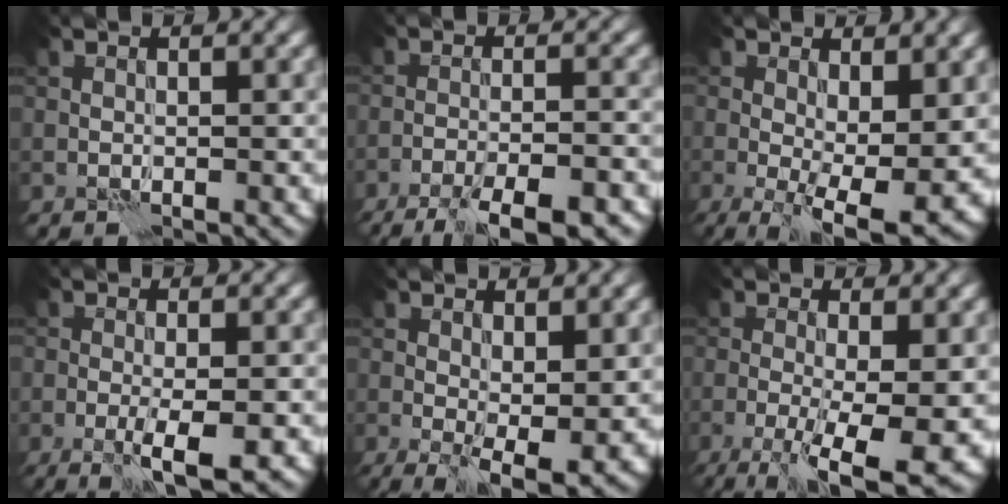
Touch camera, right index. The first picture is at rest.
{"total": 10.5, "force": [-8.7, 2.4, 5.4], "torque": [-0.073, -0.006, -0.120]}
{"total": 9.3, "force": [-1.4, 3.9, 8.3], "torque": [-0.128, -0.014, -0.012]}
{"total": 4.1, "force": [-1.9, 0.9, 3.5], "torque": [-0.062, -0.005, -0.034]}
{"total": 5.7, "force": [-1.0, 2.2, 5.2], "torque": [-0.088, -0.015, -0.009]}
{"total": 9.3, "force": [-3.7, 2.6, 8.1], "torque": [-0.130, -0.013, -0.056]}